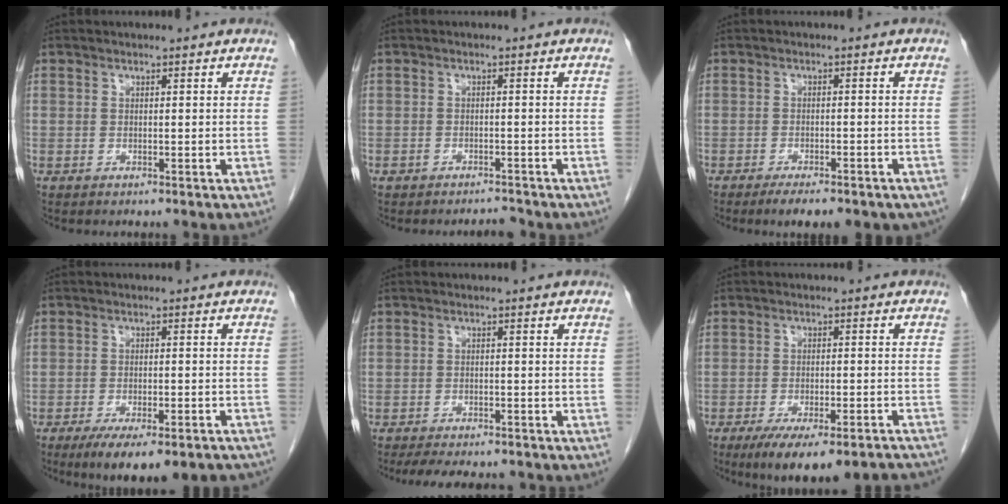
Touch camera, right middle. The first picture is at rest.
{"total": 1.5, "force": [-1.5, 0.4, 0.2], "torque": [-0.006, -0.002, -0.020]}
{"total": 7.3, "force": [-5.4, 2.2, 4.3], "torque": [-0.048, -0.007, -0.066]}
{"total": 13.3, "force": [-10.4, 3.2, 7.7], "torque": [-0.089, -0.007, -0.140]}
{"total": 9.7, "force": [-8.5, 2.5, 3.9], "torque": [-0.058, -0.006, -0.113]}
{"total": 15.9, "force": [-13.3, 2.9, 8.3], "torque": [-0.087, -0.002, -0.175]}